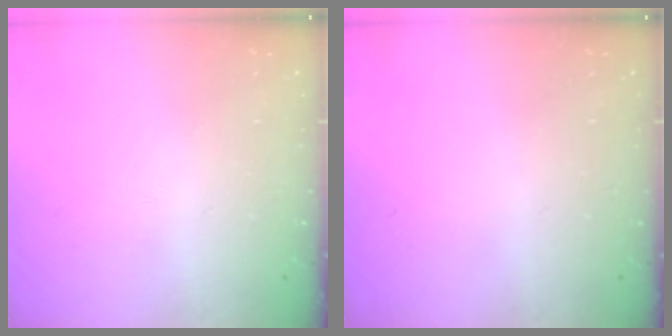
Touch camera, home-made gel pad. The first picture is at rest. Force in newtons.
{"total": 0.0}